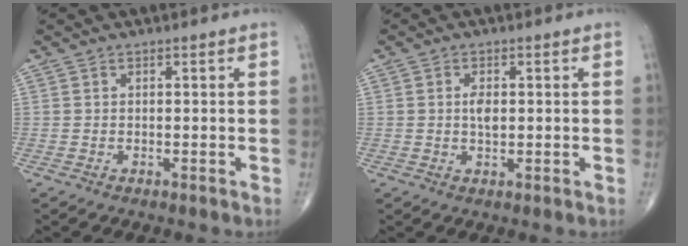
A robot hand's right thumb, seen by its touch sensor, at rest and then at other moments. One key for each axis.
{"total": 2.6, "fx": 0.3, "fy": 1.3, "fz": 2.2, "tx": -0.038, "ty": -0.001, "tz": 0.004}